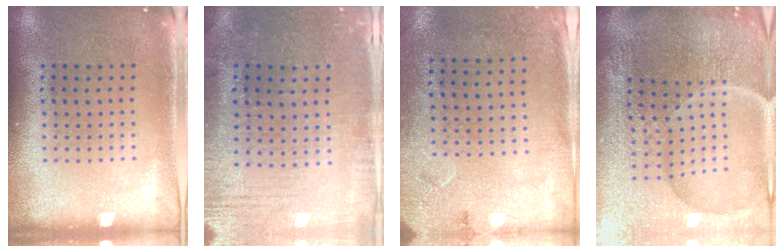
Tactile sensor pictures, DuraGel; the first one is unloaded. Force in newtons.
{"total": 0.6, "press": 0.5, "slide": 0.3}
{"total": 2.7, "press": 2.2, "slide": 1.6}
{"total": 7.2, "press": 6.3, "slide": 3.4}